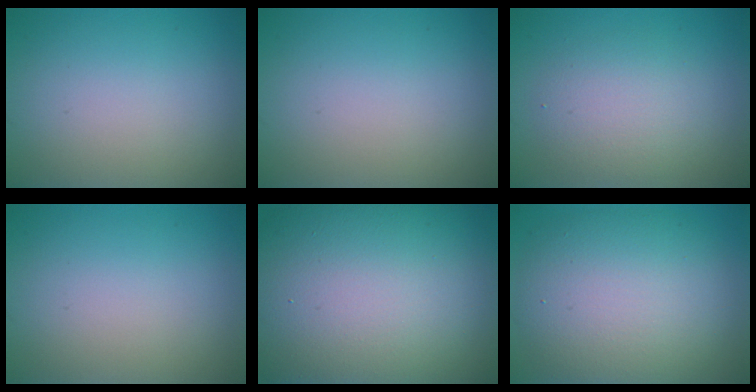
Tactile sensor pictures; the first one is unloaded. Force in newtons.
{"total": 0.0}
{"total": 3.6, "press": 3.6, "slide": 0.2}
{"total": 0.0}
{"total": 20.7, "press": 20.7, "slide": 1.3}
{"total": 9.8, "press": 9.8, "slide": 0.6}